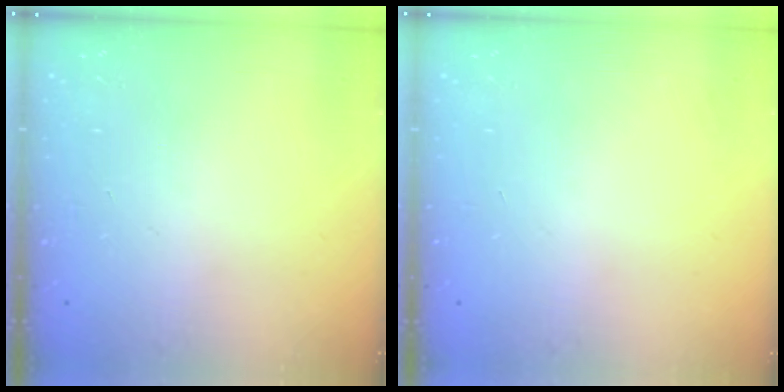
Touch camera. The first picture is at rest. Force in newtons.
{"total": 0.0}